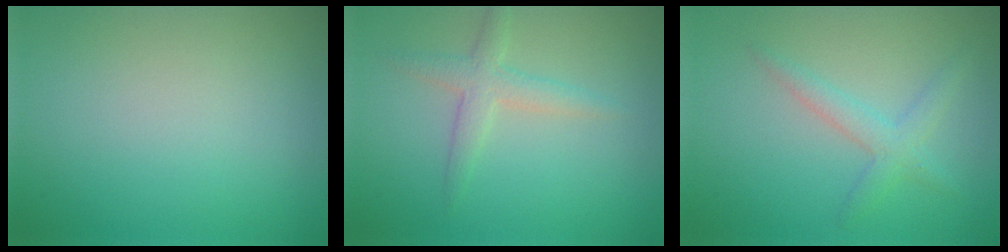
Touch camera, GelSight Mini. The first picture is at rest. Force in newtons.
{"total": 2.4, "press": 2.4, "slide": 0.1}
{"total": 2.3, "press": 2.3, "slide": 0.1}